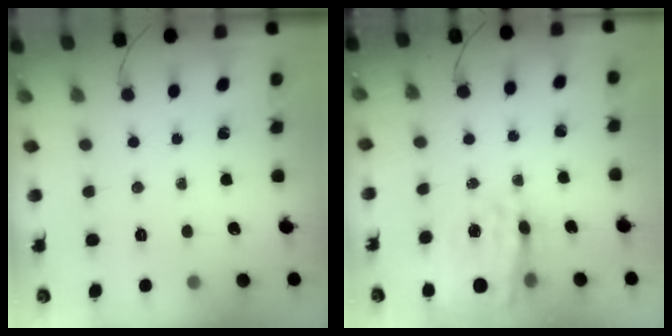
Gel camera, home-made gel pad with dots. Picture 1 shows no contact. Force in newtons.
{"total": 18.9, "press": 18.5, "slide": 3.8}